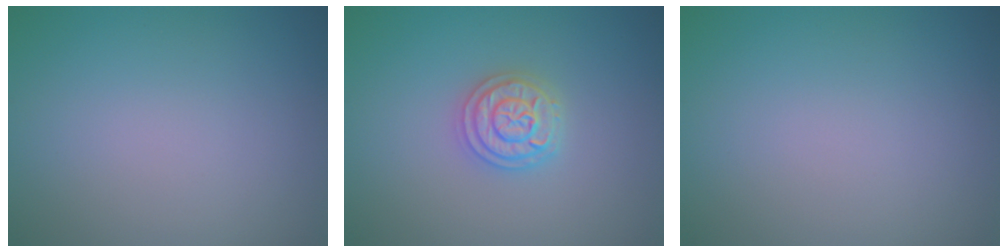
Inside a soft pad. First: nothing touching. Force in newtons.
{"total": 3.4, "press": 3.3, "slide": 0.5}
{"total": 0.0}